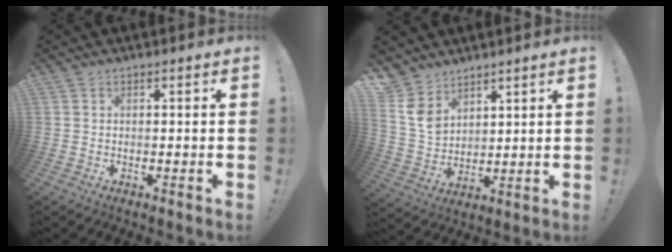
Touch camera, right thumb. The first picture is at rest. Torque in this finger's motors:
{"motor_torque": [-0.55, 0.63, -0.28, 0.45, 0.06]}